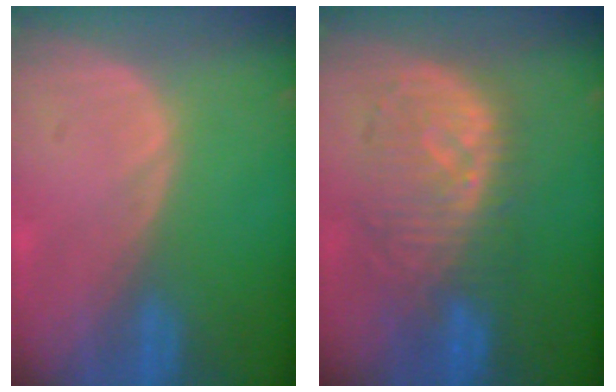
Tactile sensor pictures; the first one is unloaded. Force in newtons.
{"total": 9.4, "press": 8.9, "slide": 3.2}